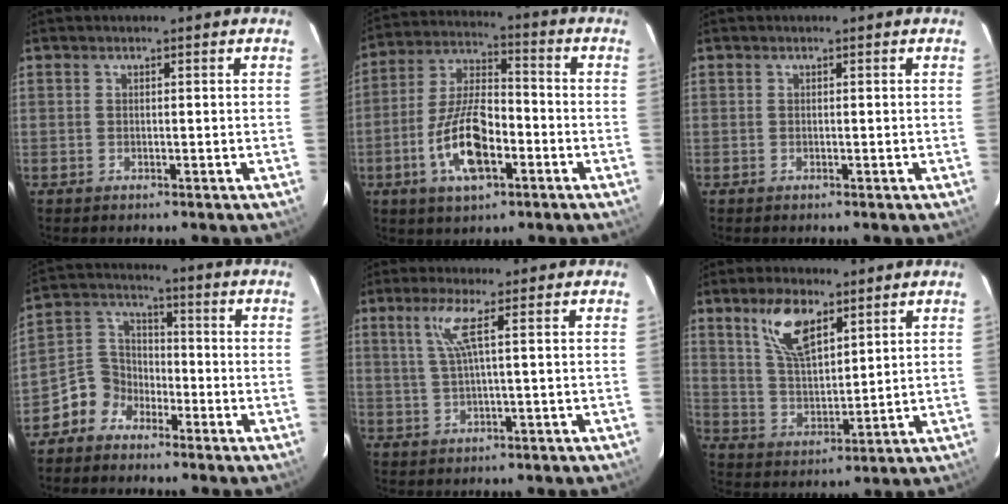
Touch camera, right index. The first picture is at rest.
{"total": 13.3, "force": [-5.1, 5.5, 11.0], "torque": [-0.228, 0.000, -0.091]}
{"total": 0.0}
{"total": 7.0, "force": [-4.6, 5.3, 0.7], "torque": [-0.024, 0.037, -0.102]}
{"total": 4.4, "force": [1.6, -0.9, 4.0], "torque": [-0.071, 0.005, 0.038]}
{"total": 9.9, "force": [5.8, 4.2, 6.9], "torque": [-0.129, 0.010, 0.119]}